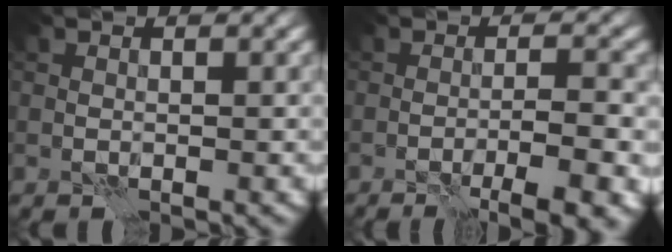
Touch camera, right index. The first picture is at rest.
{"total": 5.9, "force": [-2.1, 1.4, 5.3], "torque": [-0.057, -0.006, -0.025]}